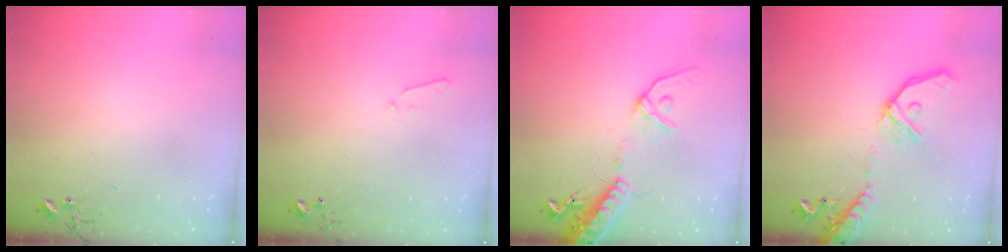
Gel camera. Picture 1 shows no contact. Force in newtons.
{"total": 3.8, "press": 3.8, "slide": 0.5}
{"total": 15.4, "press": 15.0, "slide": 3.4}
{"total": 16.3, "press": 16.0, "slide": 3.2}